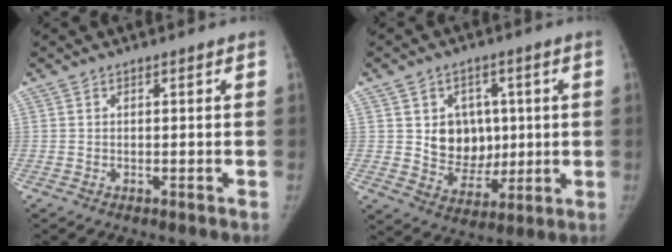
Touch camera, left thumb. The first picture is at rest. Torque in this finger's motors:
{"motor_torque": [0.00, 0.00, 0.16, 0.16, 0.01]}